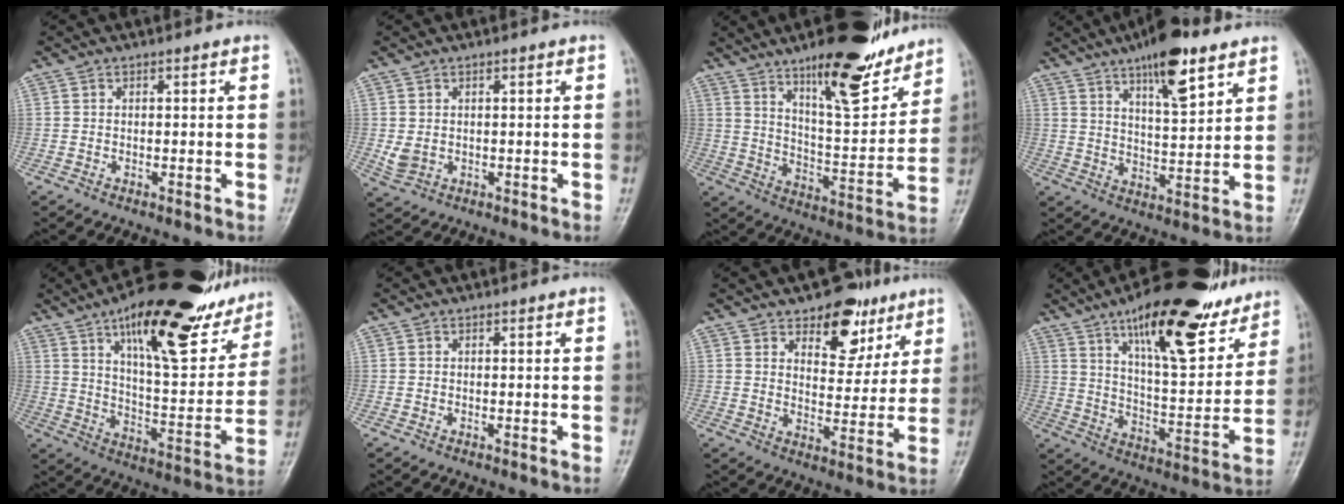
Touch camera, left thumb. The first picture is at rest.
{"total": 3.2, "force": [0.3, 2.3, 2.1], "torque": [-0.038, -0.006, 0.013]}
{"total": 19.2, "force": [13.3, 5.3, 12.7], "torque": [-0.151, -0.081, 0.213]}
{"total": 13.2, "force": [8.2, 4.0, 9.5], "torque": [-0.129, -0.042, 0.131]}
{"total": 27.3, "force": [16.6, 9.5, 19.5], "torque": [-0.237, -0.045, 0.252]}
{"total": 0.0}
{"total": 11.2, "force": [6.7, 6.4, 6.2], "torque": [-0.044, -0.035, 0.099]}
{"total": 23.5, "force": [15.3, 7.9, 16.0], "torque": [-0.201, -0.062, 0.240]}